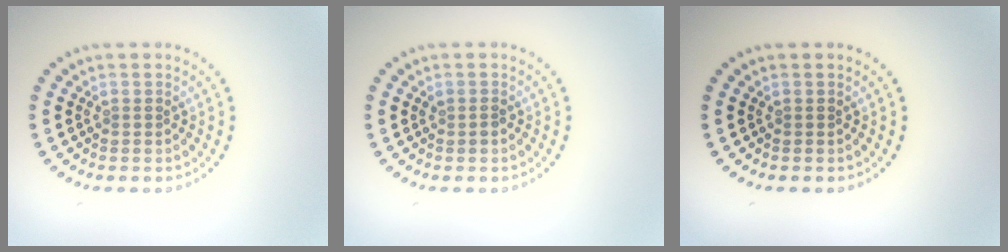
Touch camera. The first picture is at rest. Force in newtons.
{"total": 0.7, "press": 0.7, "slide": 0.1}
{"total": 0.0}